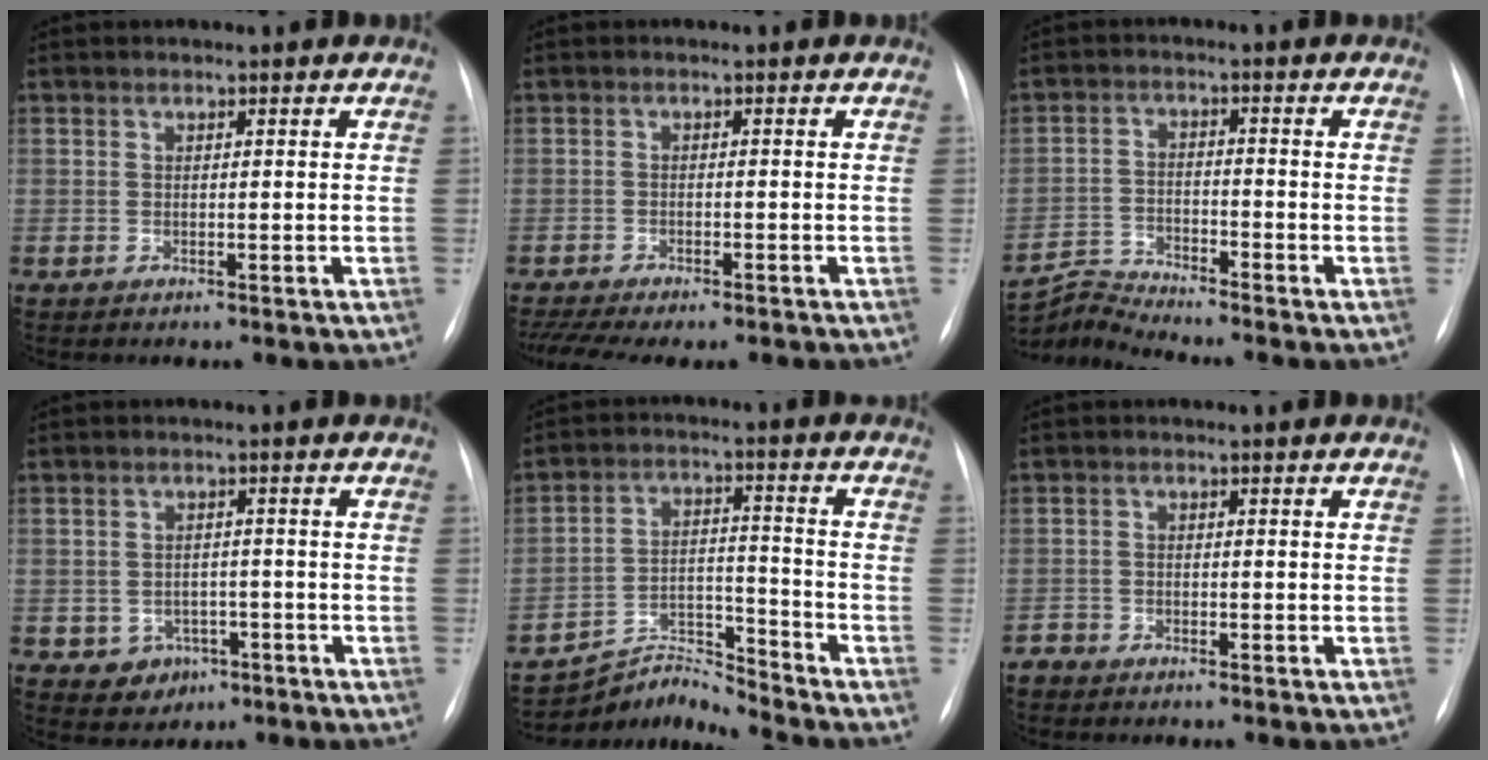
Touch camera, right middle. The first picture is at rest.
{"total": 11.7, "force": [-9.7, 2.9, 5.9], "torque": [-0.105, 0.000, -0.134]}
{"total": 5.6, "force": [-5.1, -1.9, -1.1], "torque": [0.002, -0.013, -0.099]}
{"total": 4.0, "force": [-1.7, 3.5, 1.0], "torque": [-0.007, 0.012, -0.012]}
{"total": 7.3, "force": [-6.9, -1.2, -2.0], "torque": [0.027, 0.028, -0.120]}
{"total": 1.7, "force": [-1.6, 0.5, -0.2], "torque": [0.003, -0.001, -0.031]}